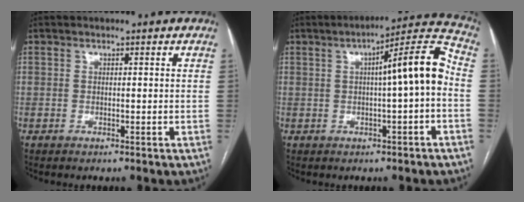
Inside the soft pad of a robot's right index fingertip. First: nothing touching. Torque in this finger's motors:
{"motor_torque": [1.03, -0.17, 0.45, 0.08]}